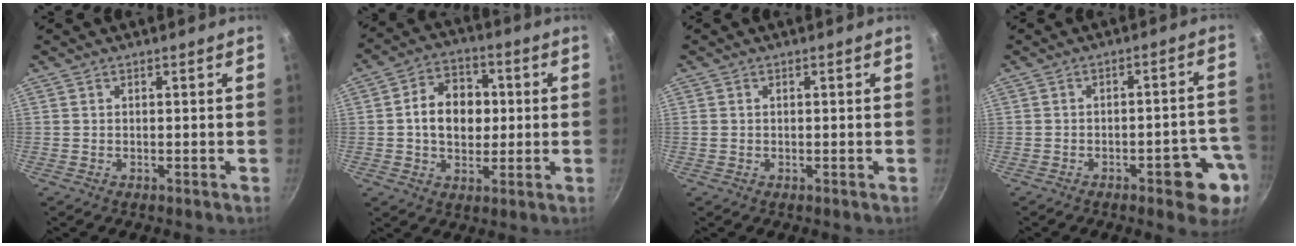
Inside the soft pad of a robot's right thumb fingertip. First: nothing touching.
{"total": 11.2, "force": [0.6, 8.5, 7.3], "torque": [-0.083, 0.015, 0.001]}
{"total": 0.7, "force": [0.1, 0.6, 0.3], "torque": [-0.006, 0.002, 0.002]}
{"total": 9.2, "force": [-4.1, 3.2, 7.5], "torque": [-0.061, 0.030, -0.045]}